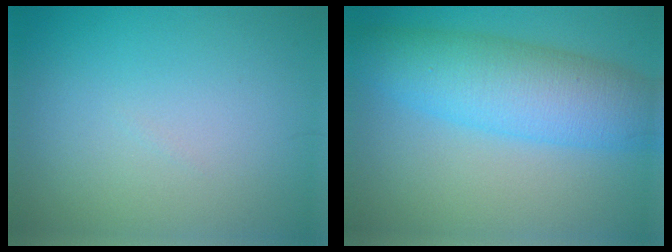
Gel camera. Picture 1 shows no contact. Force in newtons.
{"total": 7.8, "press": 7.8, "slide": 0.2}